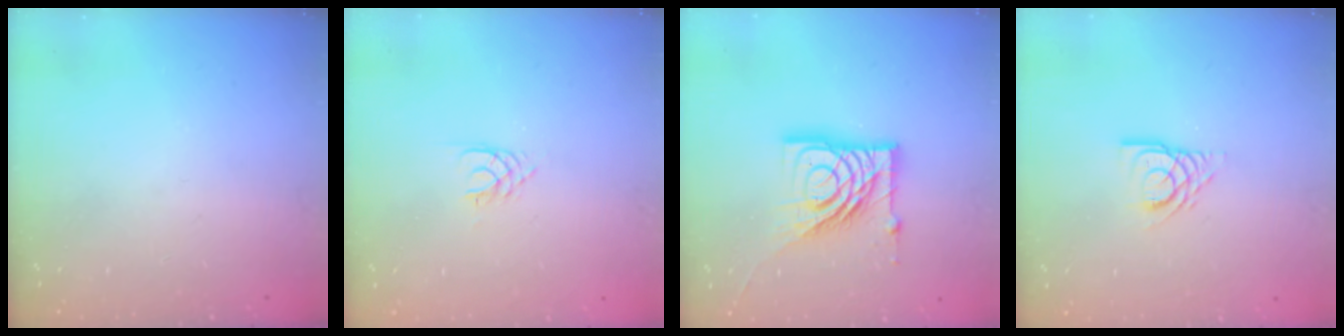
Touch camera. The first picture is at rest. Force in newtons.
{"total": 1.7, "press": 1.7, "slide": 0.2}
{"total": 15.9, "press": 15.8, "slide": 1.4}
{"total": 6.1, "press": 6.0, "slide": 0.5}